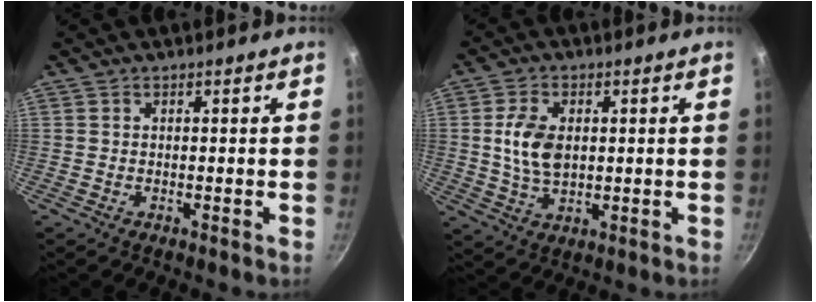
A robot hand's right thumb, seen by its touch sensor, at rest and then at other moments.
{"total": 8.3, "force": [1.0, 5.3, 6.3], "torque": [-0.109, -0.004, 0.020]}